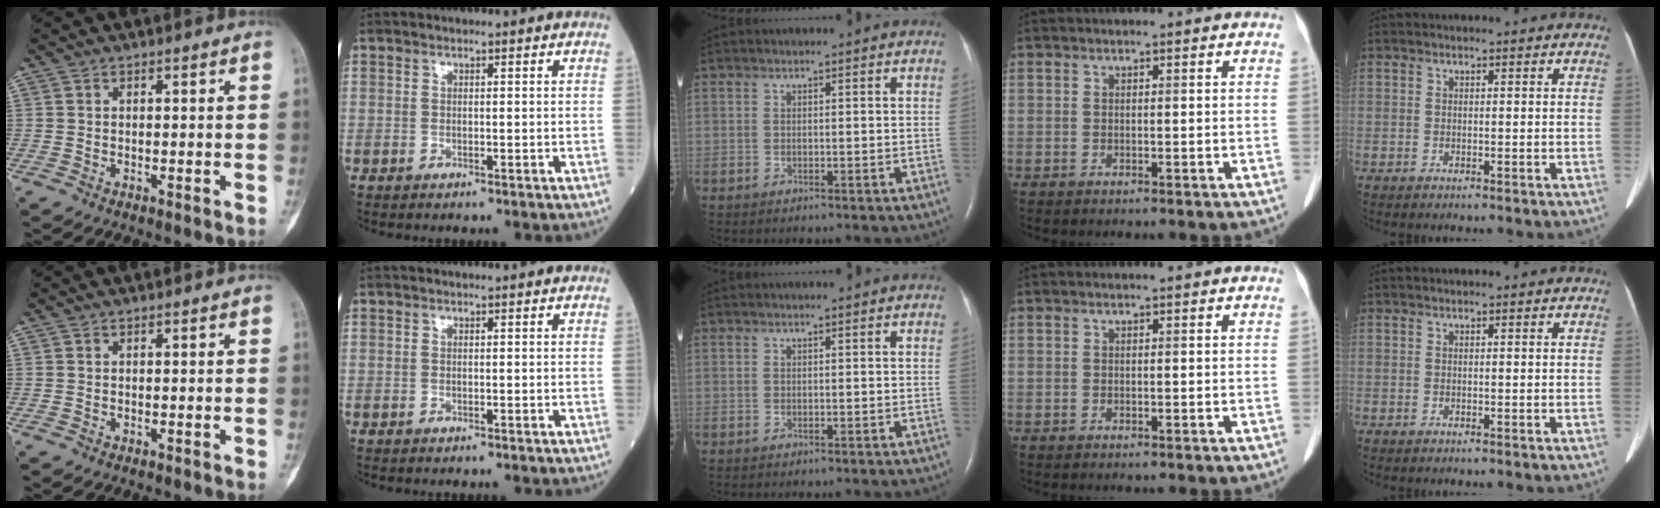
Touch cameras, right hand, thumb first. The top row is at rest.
{}